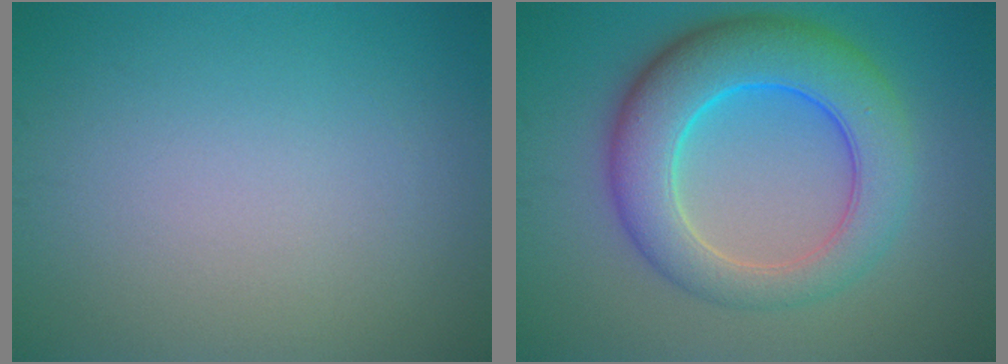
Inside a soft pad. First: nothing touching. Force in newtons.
{"total": 8.8, "press": 8.8, "slide": 0.3}